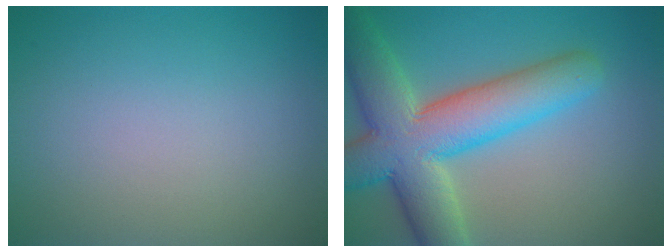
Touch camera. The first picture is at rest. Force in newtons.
{"total": 10.3, "press": 10.3, "slide": 0.7}